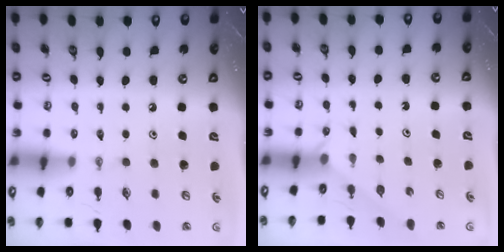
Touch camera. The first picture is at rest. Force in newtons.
{"total": 1.2, "press": 1.2, "slide": 0.1}